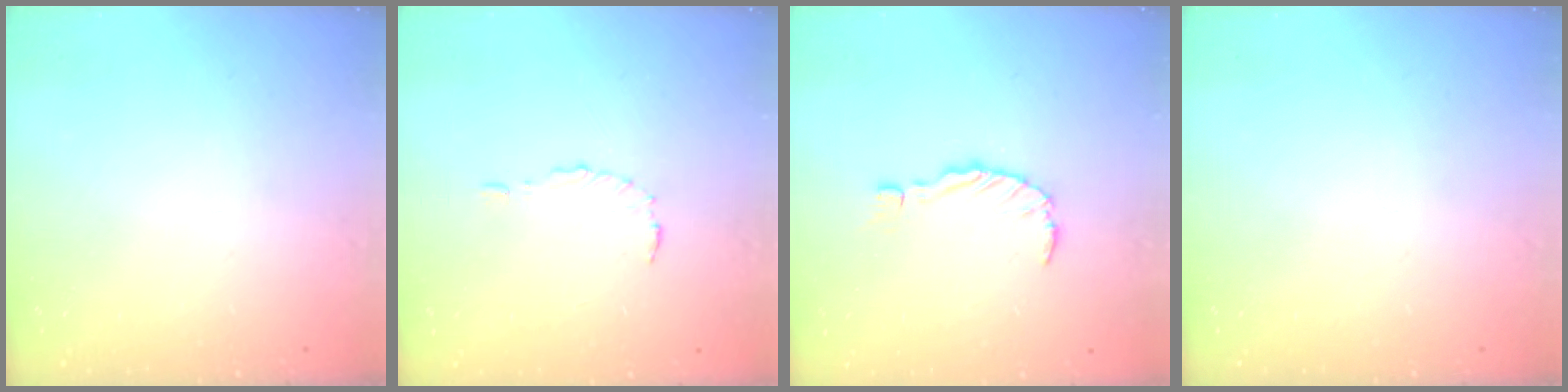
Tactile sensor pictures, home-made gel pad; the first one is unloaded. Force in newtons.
{"total": 3.7, "press": 3.7, "slide": 0.5}
{"total": 0.0}
{"total": 0.0}